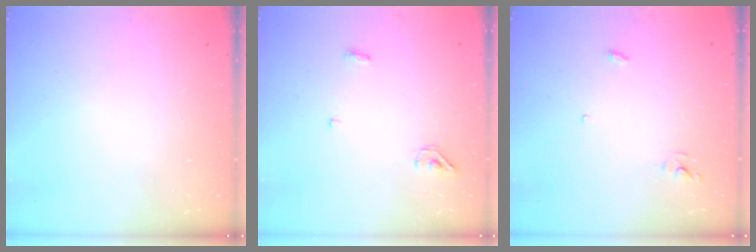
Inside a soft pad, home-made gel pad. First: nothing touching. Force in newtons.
{"total": 3.6, "press": 3.5, "slide": 0.9}
{"total": 2.9, "press": 2.9, "slide": 0.2}